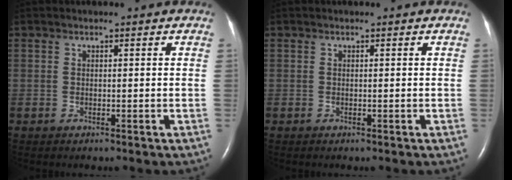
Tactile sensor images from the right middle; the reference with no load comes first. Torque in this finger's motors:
{"motor_torque": [-0.11, -0.36, 0.08, 0.00]}